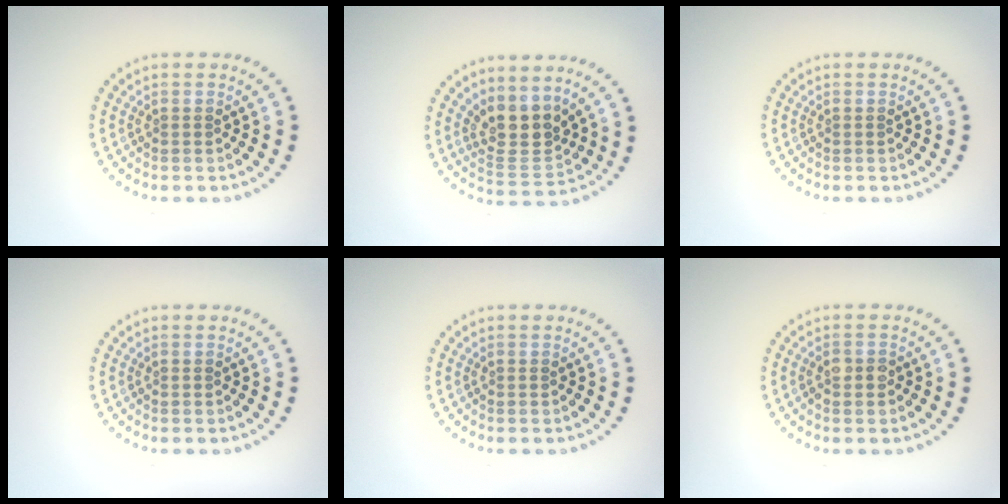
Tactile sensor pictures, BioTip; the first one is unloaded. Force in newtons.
{"total": 3.8, "press": 3.3, "slide": 2.0}
{"total": 0.0}
{"total": 0.0}
{"total": 0.0}
{"total": 1.6, "press": 1.6, "slide": 0.5}